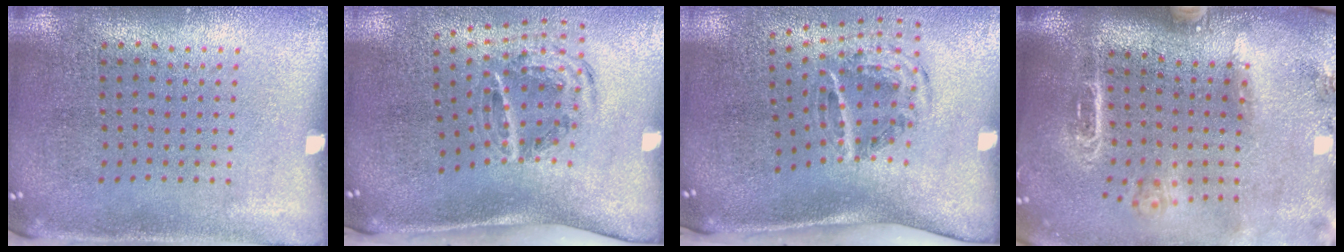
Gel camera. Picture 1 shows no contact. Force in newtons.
{"total": 1.5, "press": 1.1, "slide": 1.0}
{"total": 2.0, "press": 1.2, "slide": 1.7}
{"total": 2.5, "press": 2.0, "slide": 1.6}